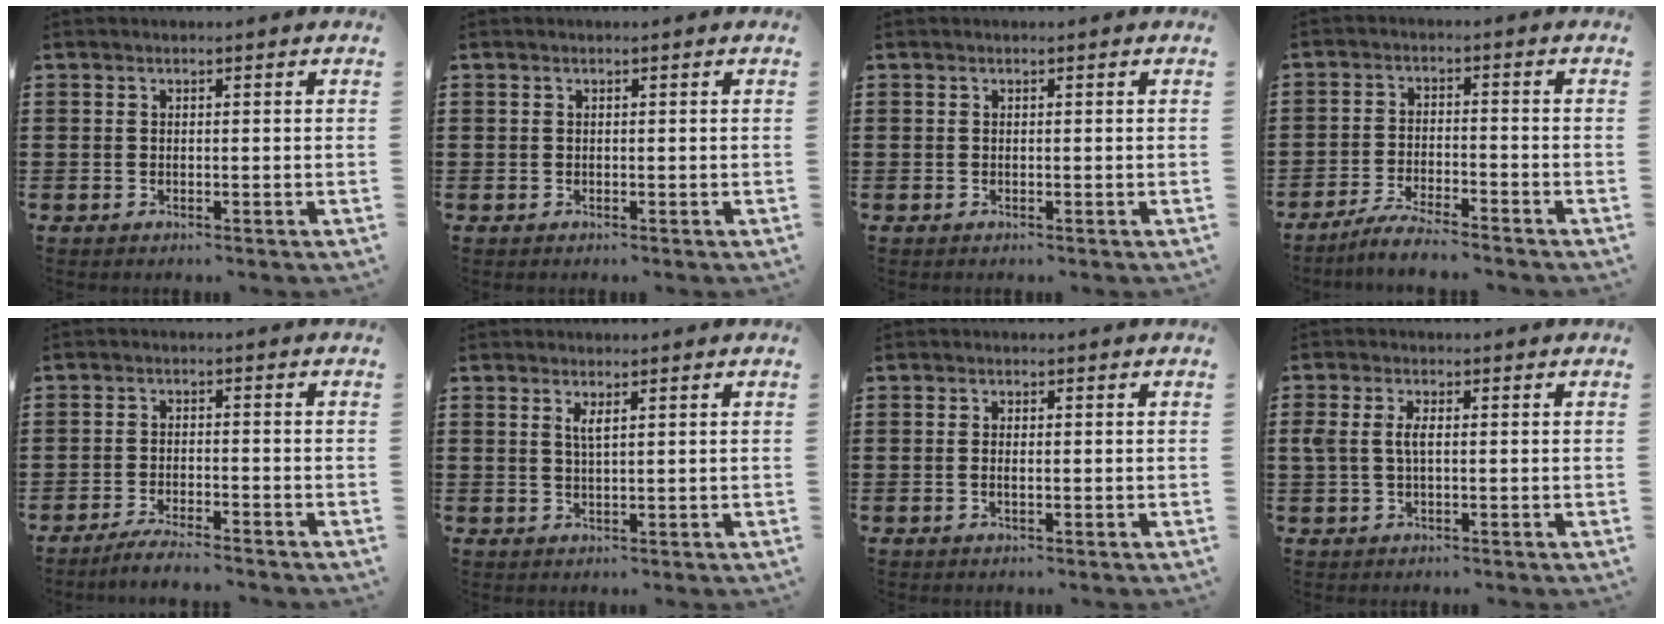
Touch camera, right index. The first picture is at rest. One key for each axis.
{"total": 0.0}
{"total": 0.0}
{"total": 4.3, "fx": -4.1, "fy": -0.2, "fz": 1.2, "tx": -0.030, "ty": -0.004, "tz": -0.082}
{"total": 3.3, "fx": -3.2, "fy": -0.2, "fz": 0.9, "tx": -0.018, "ty": 0.000, "tz": -0.064}
{"total": 1.7, "fx": 0.8, "fy": 0.2, "fz": 1.5, "tx": -0.032, "ty": 0.000, "tz": 0.013}
{"total": 1.2, "fx": -0.2, "fy": 0.4, "fz": 1.2, "tx": -0.022, "ty": -0.001, "tz": -0.005}
{"total": 3.0, "fx": 0.2, "fy": 1.4, "fz": 2.7, "tx": -0.068, "ty": 0.000, "tz": -0.003}